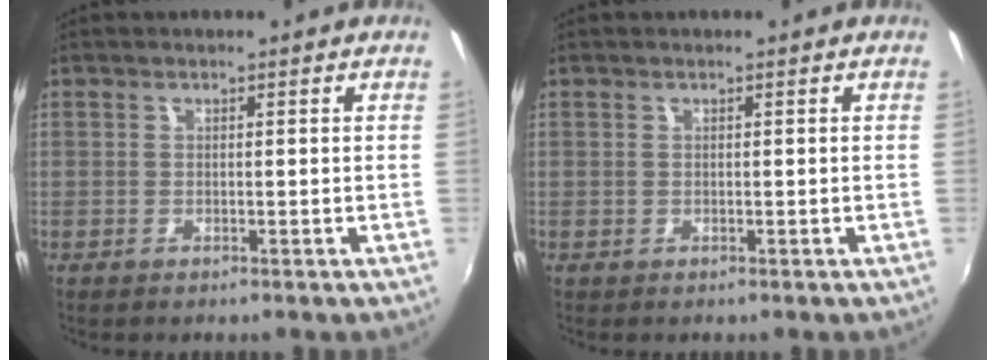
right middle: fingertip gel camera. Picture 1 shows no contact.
{"total": 0.0}